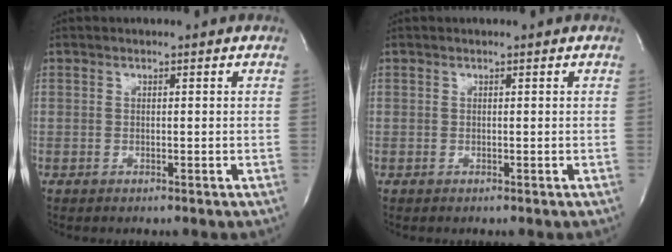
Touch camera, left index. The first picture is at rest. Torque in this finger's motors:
{"motor_torque": [-0.02, 0.02, 0.00, 0.00]}